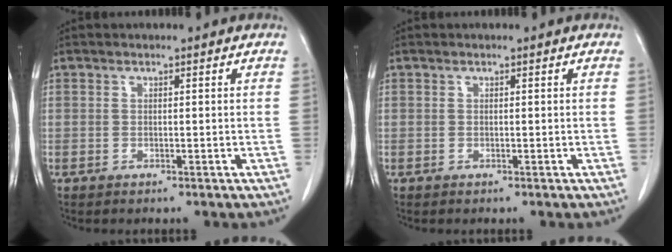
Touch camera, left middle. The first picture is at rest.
{"total": 0.0}